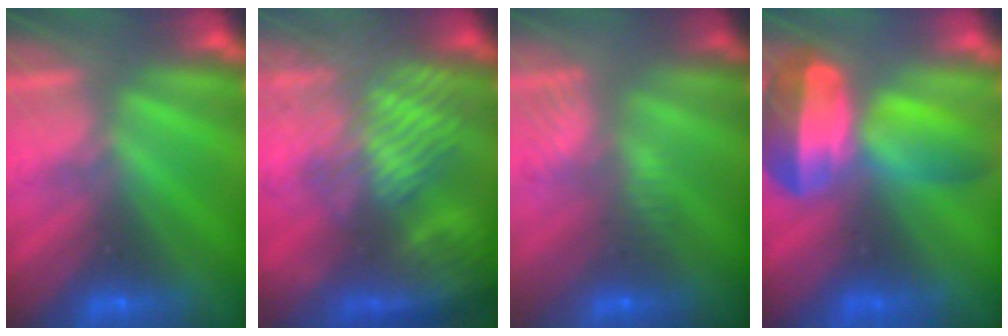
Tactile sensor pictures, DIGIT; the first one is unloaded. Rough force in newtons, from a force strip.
{"total": 11.8}
{"total": 2.6}
{"total": 7.4}